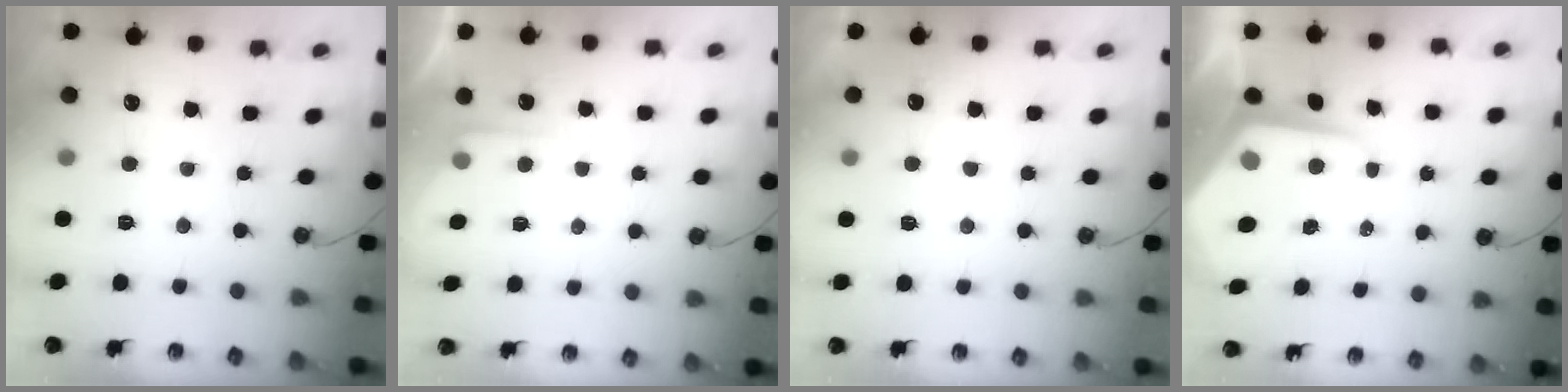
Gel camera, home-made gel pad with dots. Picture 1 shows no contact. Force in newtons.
{"total": 3.2, "press": 3.1, "slide": 0.5}
{"total": 3.9, "press": 3.8, "slide": 0.6}
{"total": 8.9, "press": 8.9, "slide": 0.7}